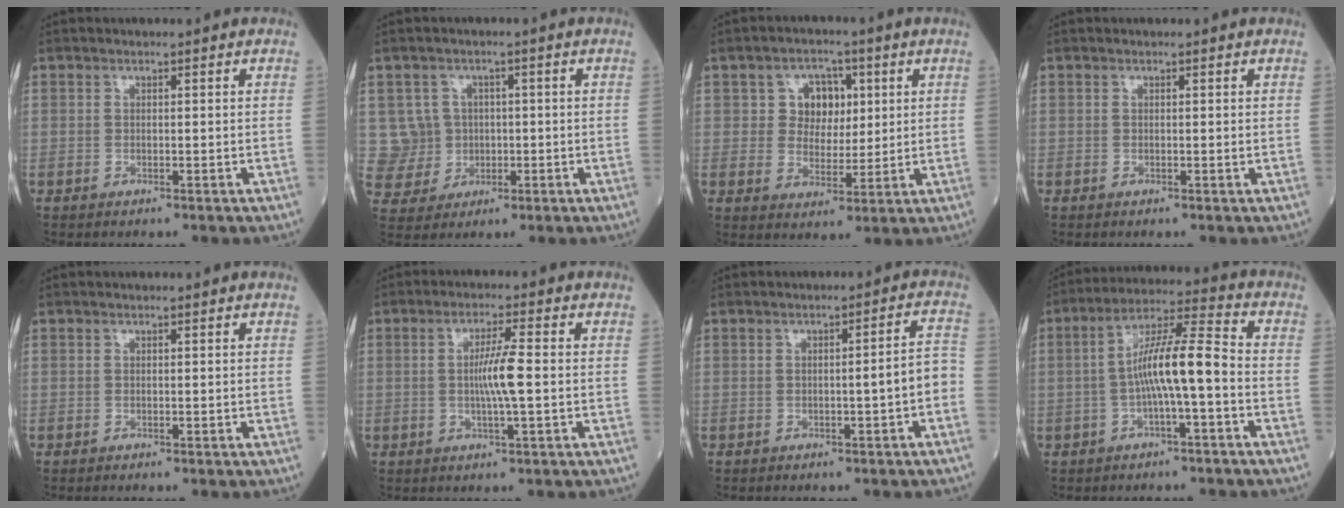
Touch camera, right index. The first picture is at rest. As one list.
[{"total": 5.9, "force": [0.9, 5.8, 0.0], "torque": [0.002, 0.016, 0.025]}, {"total": 6.1, "force": [1.8, 4.9, 3.1], "torque": [-0.045, 0.014, 0.034]}, {"total": 0.0}, {"total": 0.0}, {"total": 5.4, "force": [-0.2, 0.0, 5.4], "torque": [-0.100, -0.001, -0.006]}, {"total": 3.7, "force": [-1.2, 0.0, 3.6], "torque": [-0.044, 0.011, -0.018]}, {"total": 9.6, "force": [-1.7, 0.9, 9.4], "torque": [-0.172, 0.026, -0.034]}]